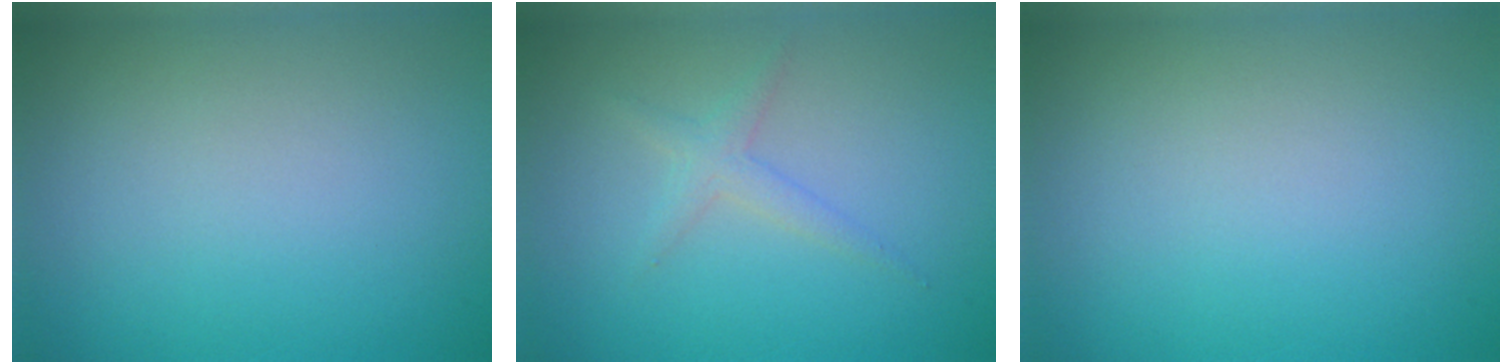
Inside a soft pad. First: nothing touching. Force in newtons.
{"total": 1.6, "press": 1.6, "slide": 0.1}
{"total": 0.0}